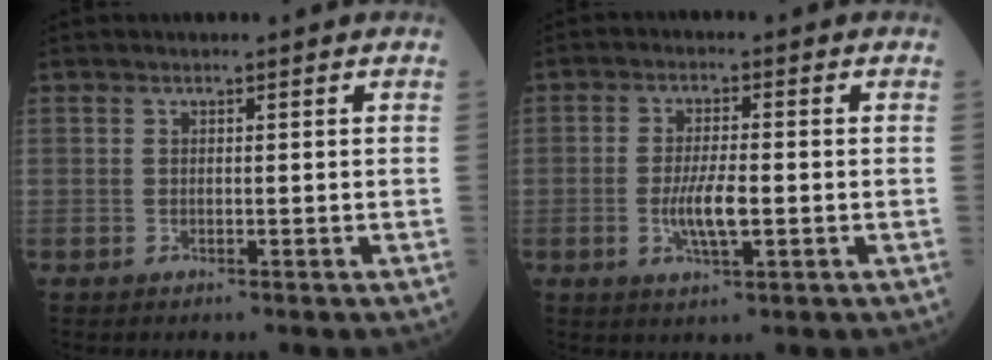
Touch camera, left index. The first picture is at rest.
{"total": 5.3, "force": [-1.4, 1.1, 4.9], "torque": [-0.102, -0.010, -0.024]}